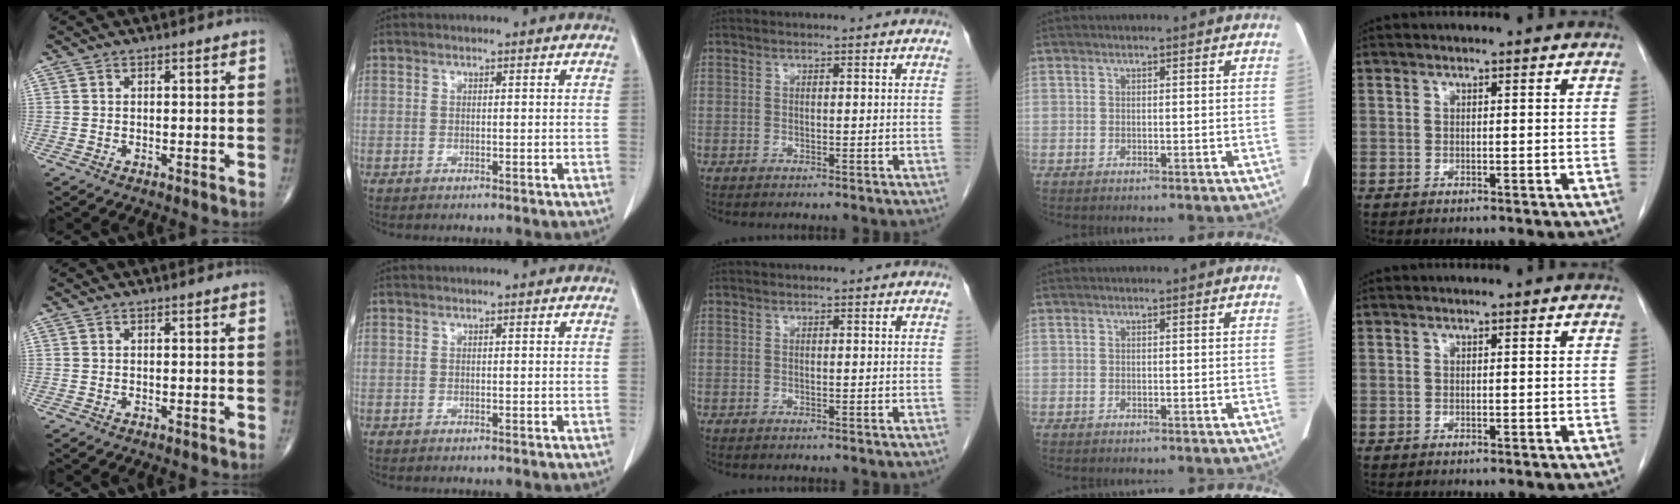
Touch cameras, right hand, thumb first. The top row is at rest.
{}